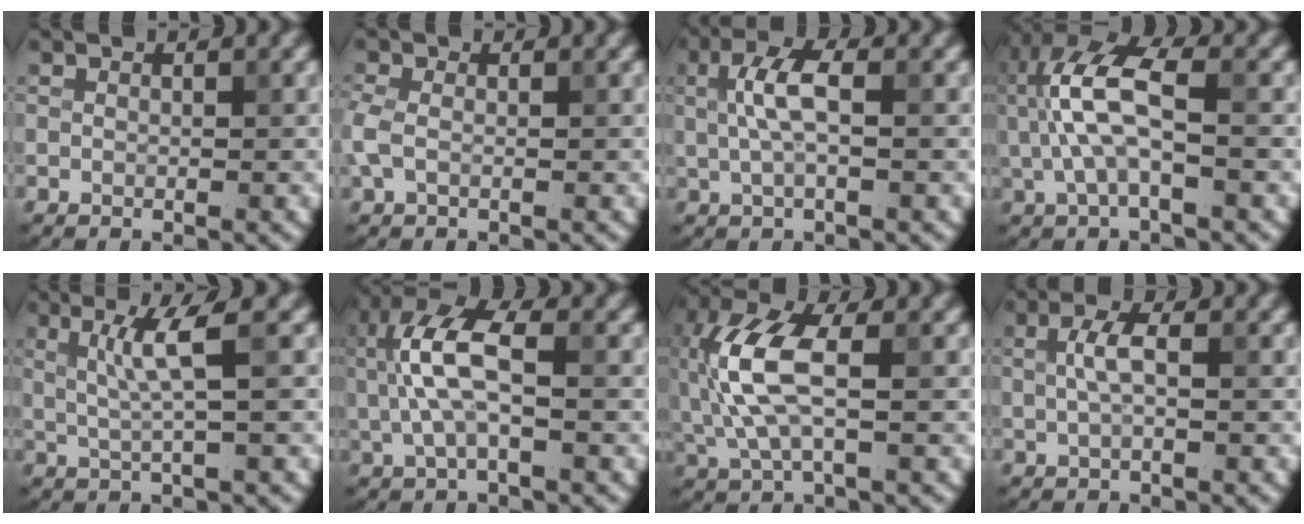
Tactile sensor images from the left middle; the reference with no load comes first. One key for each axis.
{"total": 2.0, "fx": -0.3, "fy": 1.2, "fz": 1.6, "tx": -0.047, "ty": 0.001, "tz": -0.013}
{"total": 3.6, "fx": 0.6, "fy": 1.2, "fz": 3.4, "tx": -0.071, "ty": 0.006, "tz": 0.007}
{"total": 6.7, "fx": 0.5, "fy": 2.7, "fz": 6.1, "tx": -0.139, "ty": 0.015, "tz": 0.003}
{"total": 3.5, "fx": 0.9, "fy": 0.2, "fz": 3.4, "tx": -0.066, "ty": 0.000, "tz": 0.019}
{"total": 6.1, "fx": 0.7, "fy": 2.4, "fz": 5.5, "tx": -0.125, "ty": 0.012, "tz": 0.007}
{"total": 6.9, "fx": 0.1, "fy": 2.8, "fz": 6.3, "tx": -0.156, "ty": 0.013, "tz": -0.003}
{"total": 2.3, "fx": 0.3, "fy": 0.7, "fz": 2.2, "tx": -0.045, "ty": 0.006, "tz": 0.004}